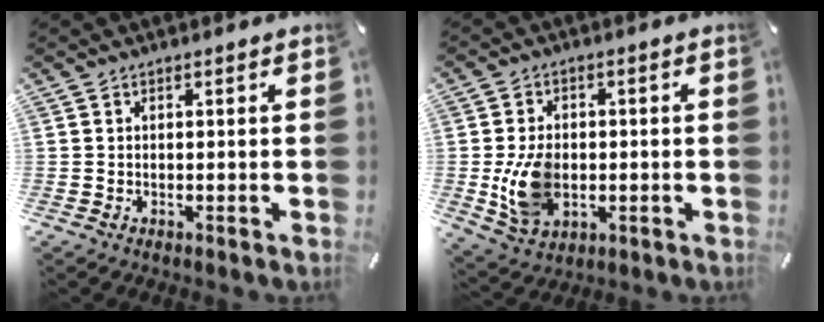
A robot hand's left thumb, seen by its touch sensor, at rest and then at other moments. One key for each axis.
{"total": 10.6, "fx": -1.4, "fy": 7.6, "fz": 7.2, "tx": -0.134, "ty": -0.002, "tz": -0.024}